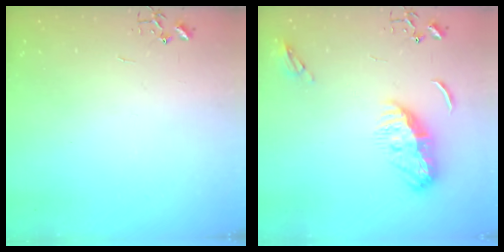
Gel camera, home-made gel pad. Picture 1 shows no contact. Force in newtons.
{"total": 12.5, "press": 12.4, "slide": 0.9}